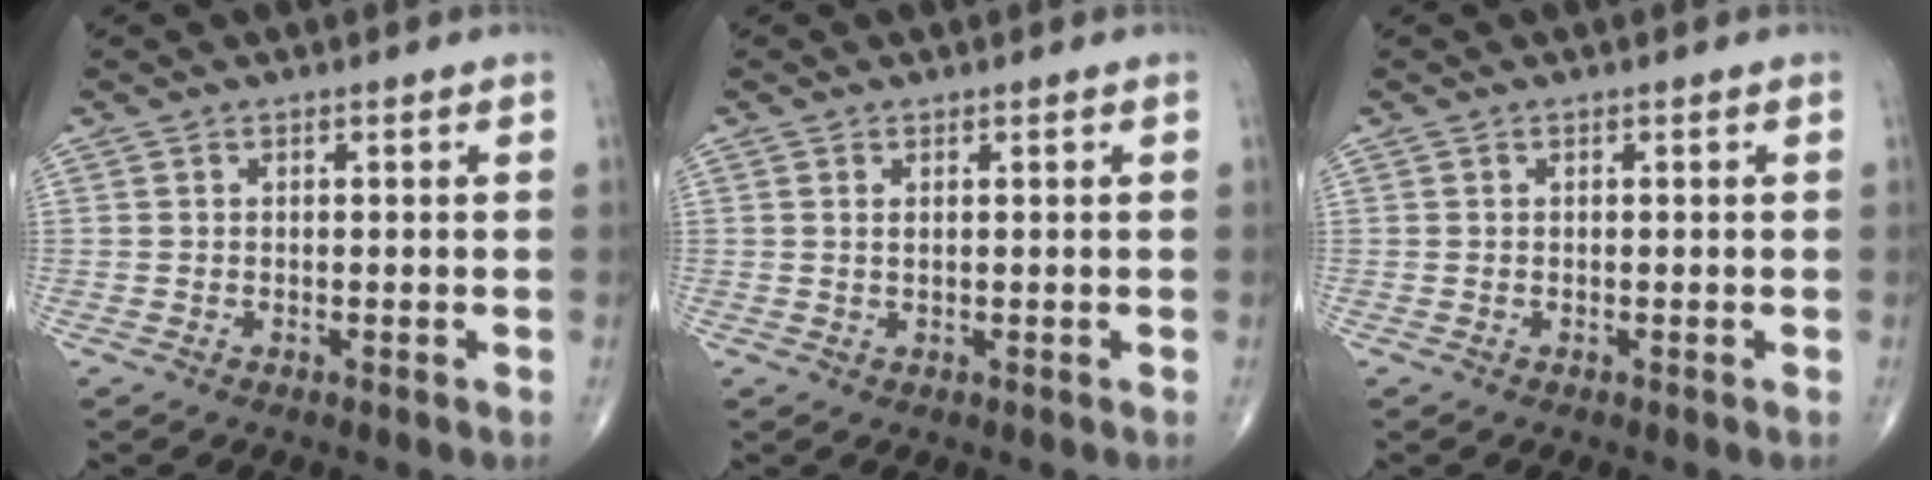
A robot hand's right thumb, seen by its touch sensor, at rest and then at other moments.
{"total": 0.8, "force": [0.3, 0.3, 0.7], "torque": [-0.015, 0.000, 0.008]}
{"total": 0.0}